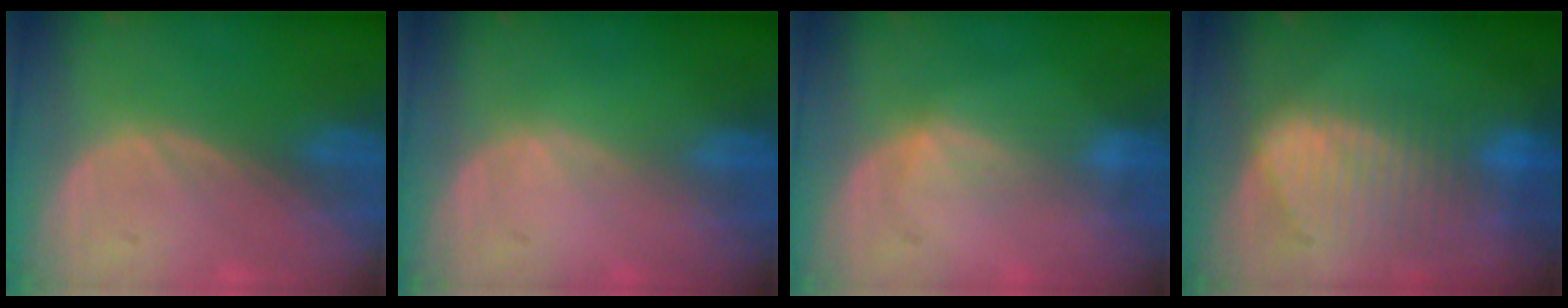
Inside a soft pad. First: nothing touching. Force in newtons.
{"total": 0.0}
{"total": 2.4, "press": 2.4, "slide": 0.4}
{"total": 9.2, "press": 8.1, "slide": 4.4}